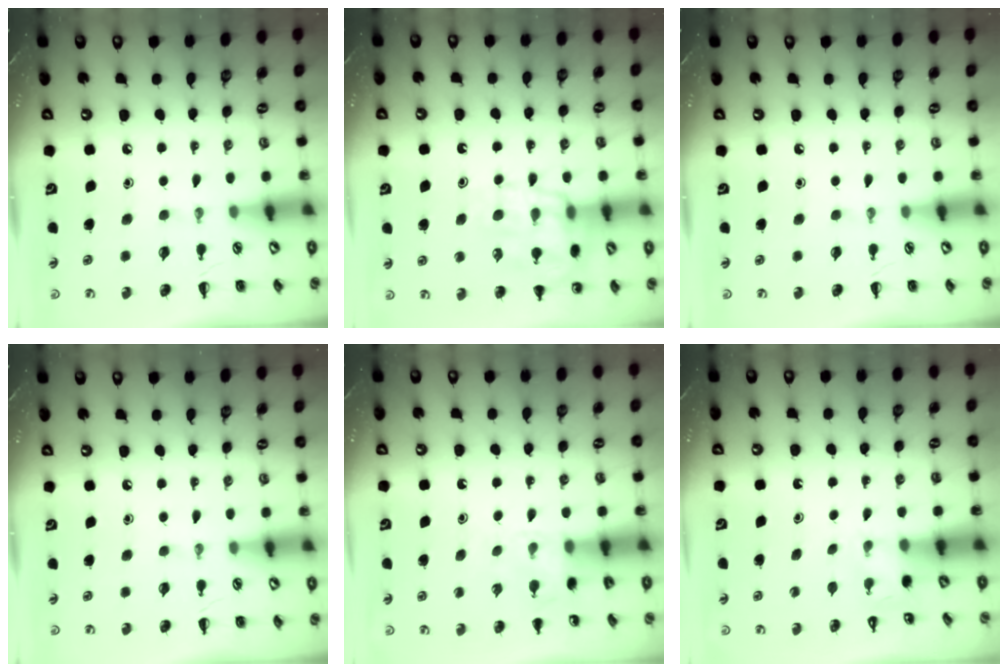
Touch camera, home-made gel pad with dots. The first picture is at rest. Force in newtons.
{"total": 18.2, "press": 18.1, "slide": 2.5}
{"total": 0.0}
{"total": 0.0}
{"total": 6.0, "press": 5.8, "slide": 1.5}
{"total": 2.2, "press": 2.1, "slide": 0.7}